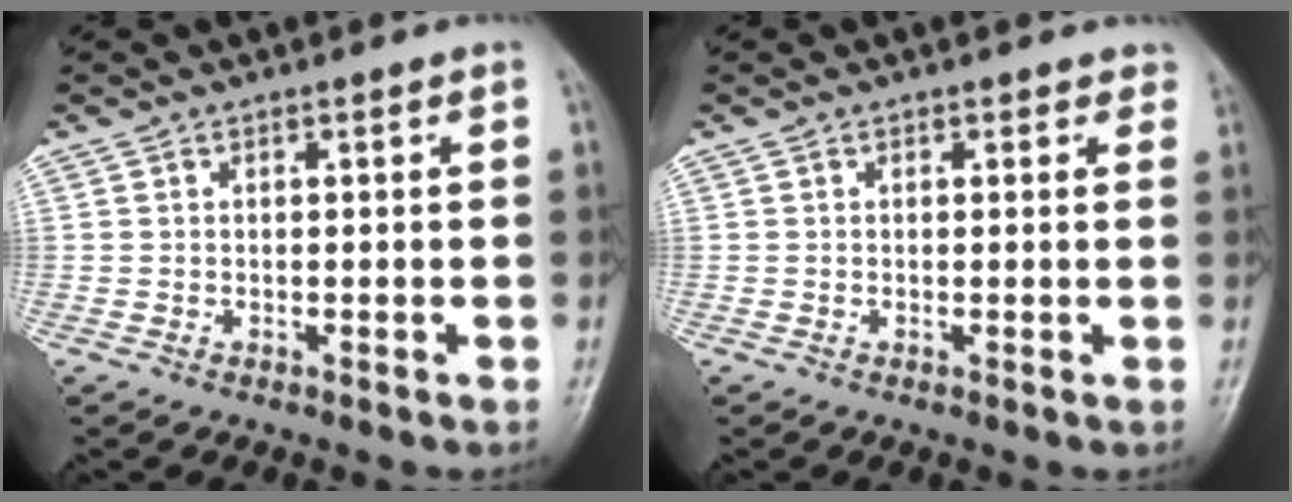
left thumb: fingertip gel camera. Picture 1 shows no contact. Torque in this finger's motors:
{"motor_torque": [-0.10, -0.01, -0.02, 0.02, 0.02]}